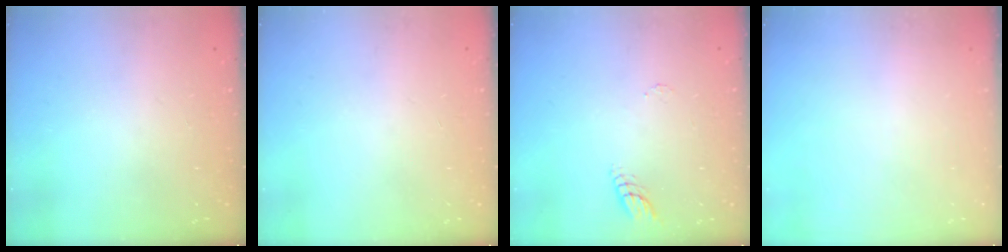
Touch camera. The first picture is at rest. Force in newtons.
{"total": 0.0}
{"total": 5.5, "press": 5.5, "slide": 0.5}
{"total": 0.0}